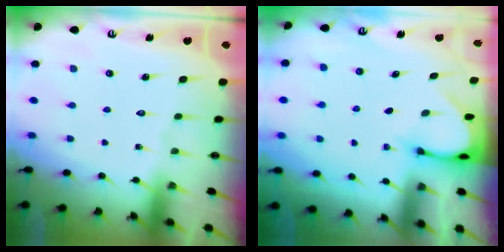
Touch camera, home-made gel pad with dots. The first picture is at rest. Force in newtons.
{"total": 3.0, "press": 3.0, "slide": 0.2}